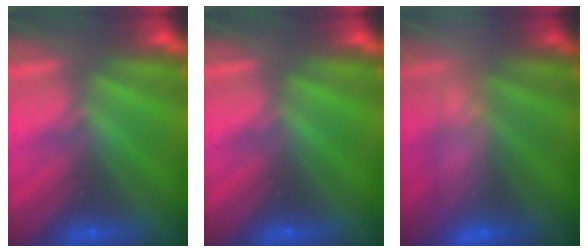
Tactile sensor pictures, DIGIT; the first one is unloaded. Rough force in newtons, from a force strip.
{"total": 0.0}
{"total": 2.6}